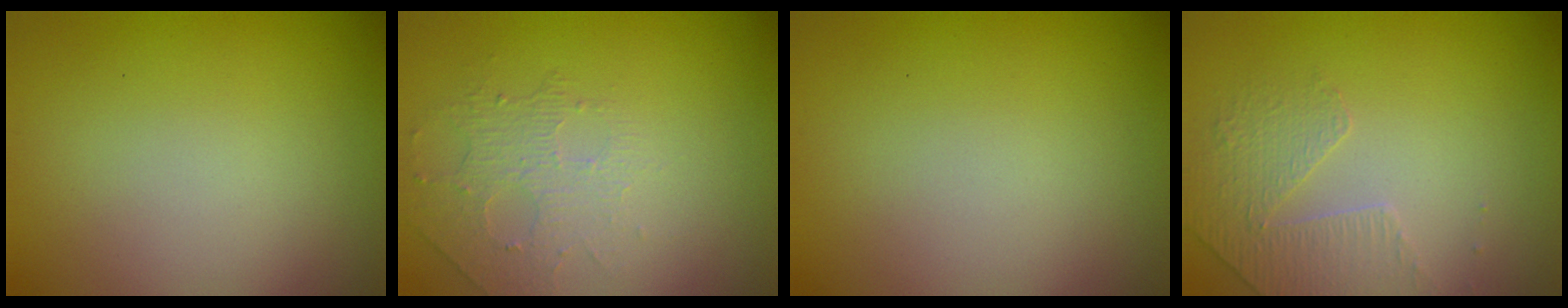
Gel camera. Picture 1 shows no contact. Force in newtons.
{"total": 1.6, "press": 1.2, "slide": 1.0}
{"total": 0.0}
{"total": 1.8, "press": 1.4, "slide": 1.0}